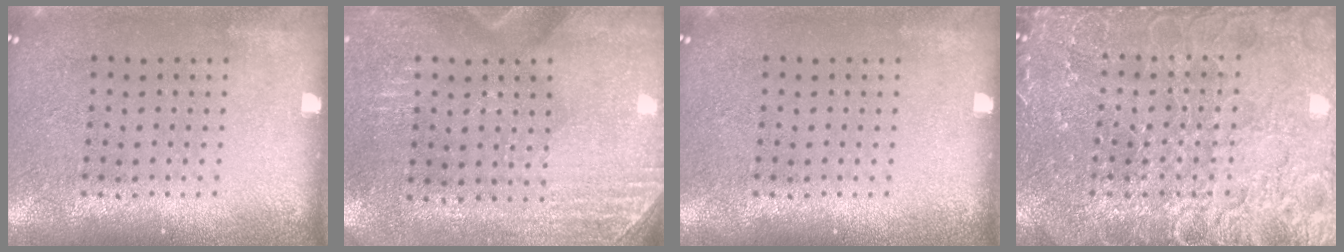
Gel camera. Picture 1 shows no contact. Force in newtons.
{"total": 2.8, "press": 2.6, "slide": 1.2}
{"total": 0.0}
{"total": 4.3, "press": 4.3, "slide": 0.5}